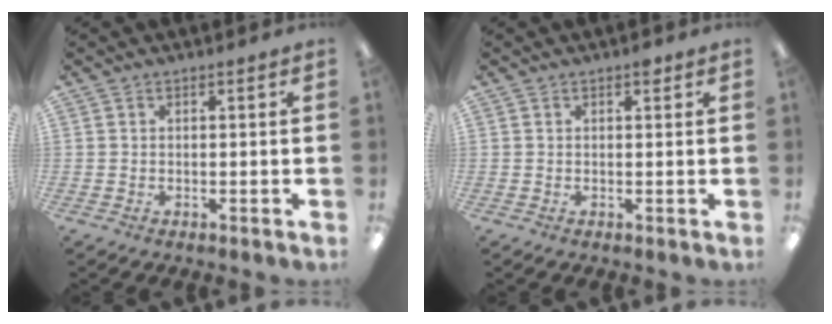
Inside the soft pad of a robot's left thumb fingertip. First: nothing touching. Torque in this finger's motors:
{"motor_torque": [0.04, -0.01, 0.37, -0.40, 0.00]}